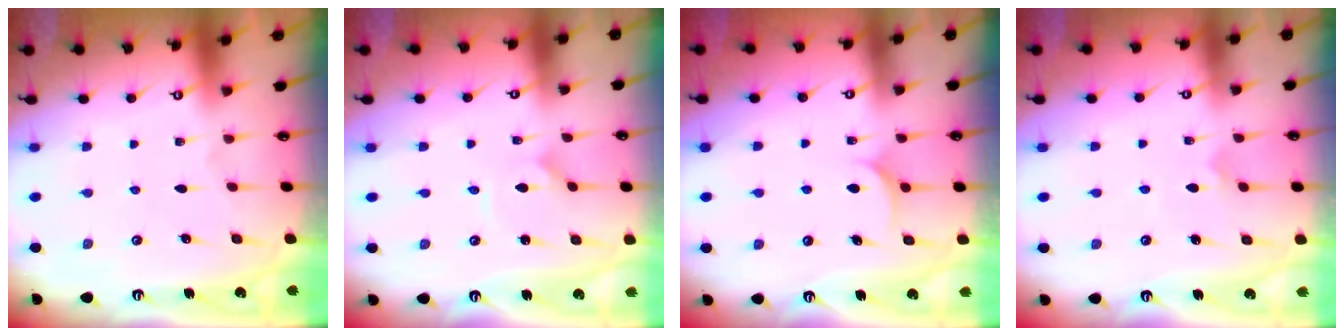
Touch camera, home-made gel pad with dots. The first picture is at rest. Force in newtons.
{"total": 1.6, "press": 1.6, "slide": 0.1}
{"total": 6.3, "press": 6.3, "slide": 0.3}
{"total": 5.1, "press": 5.1, "slide": 0.6}